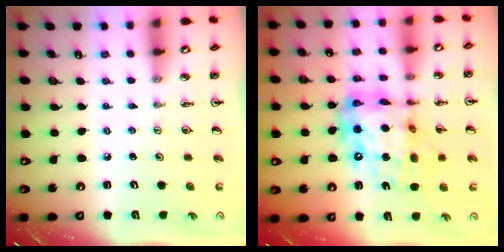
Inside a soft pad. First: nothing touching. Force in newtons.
{"total": 18.3, "press": 18.2, "slide": 1.6}